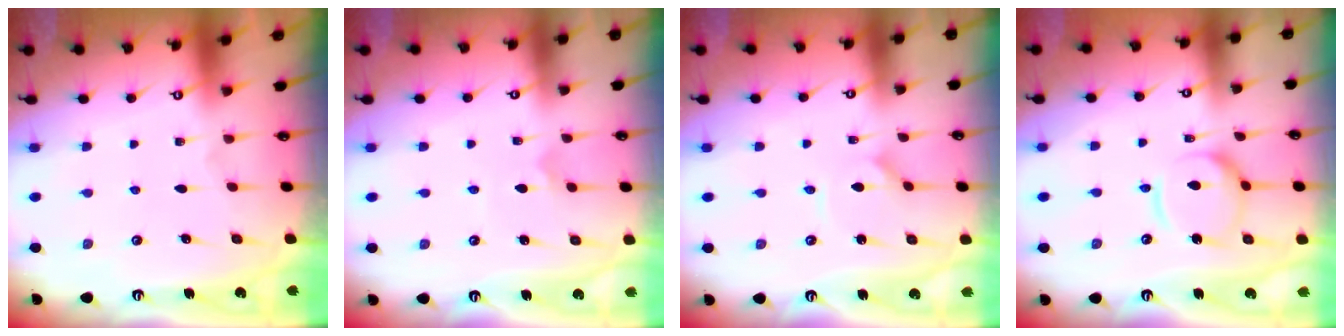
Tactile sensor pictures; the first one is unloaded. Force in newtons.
{"total": 2.8, "press": 2.8, "slide": 0.4}
{"total": 1.2, "press": 1.2, "slide": 0.2}
{"total": 13.3, "press": 13.2, "slide": 1.2}